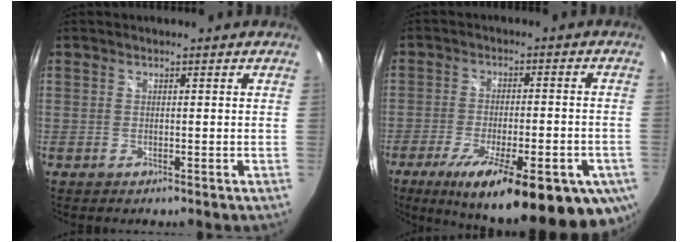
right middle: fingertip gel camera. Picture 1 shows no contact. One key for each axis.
{"total": 24.8, "fx": -14.9, "fy": 7.2, "fz": 18.5, "tx": -0.304, "ty": -0.062, "tz": -0.203}